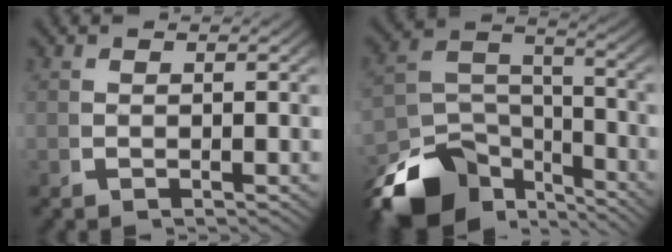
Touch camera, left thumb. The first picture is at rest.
{"total": 12.5, "force": [-5.2, 7.5, 8.6], "torque": [-0.155, -0.037, -0.080]}